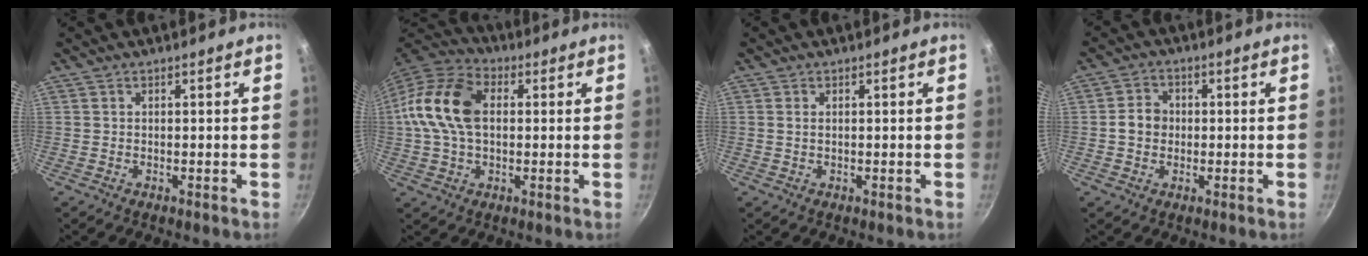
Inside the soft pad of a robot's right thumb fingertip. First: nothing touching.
{"total": 15.7, "force": [1.6, 10.2, 11.8], "torque": [-0.217, 0.029, 0.013]}
{"total": 0.9, "force": [0.3, 0.5, 0.7], "torque": [-0.013, 0.001, 0.004]}
{"total": 4.6, "force": [-0.2, 4.0, 2.3], "torque": [-0.020, 0.013, -0.011]}